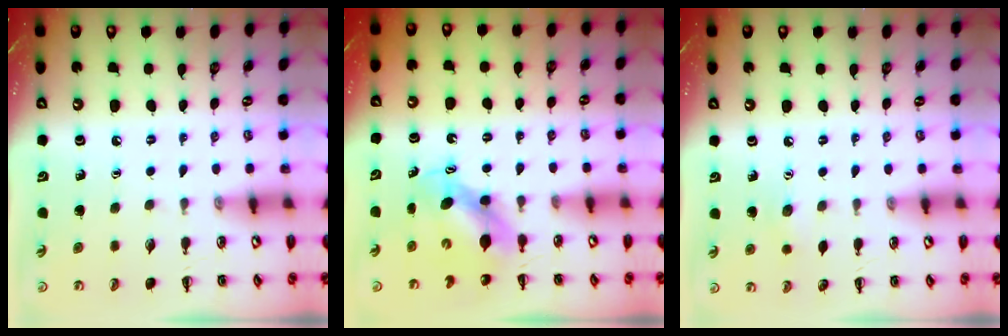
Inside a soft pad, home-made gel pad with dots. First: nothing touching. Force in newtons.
{"total": 6.7, "press": 6.5, "slide": 1.4}
{"total": 5.3, "press": 5.1, "slide": 1.3}